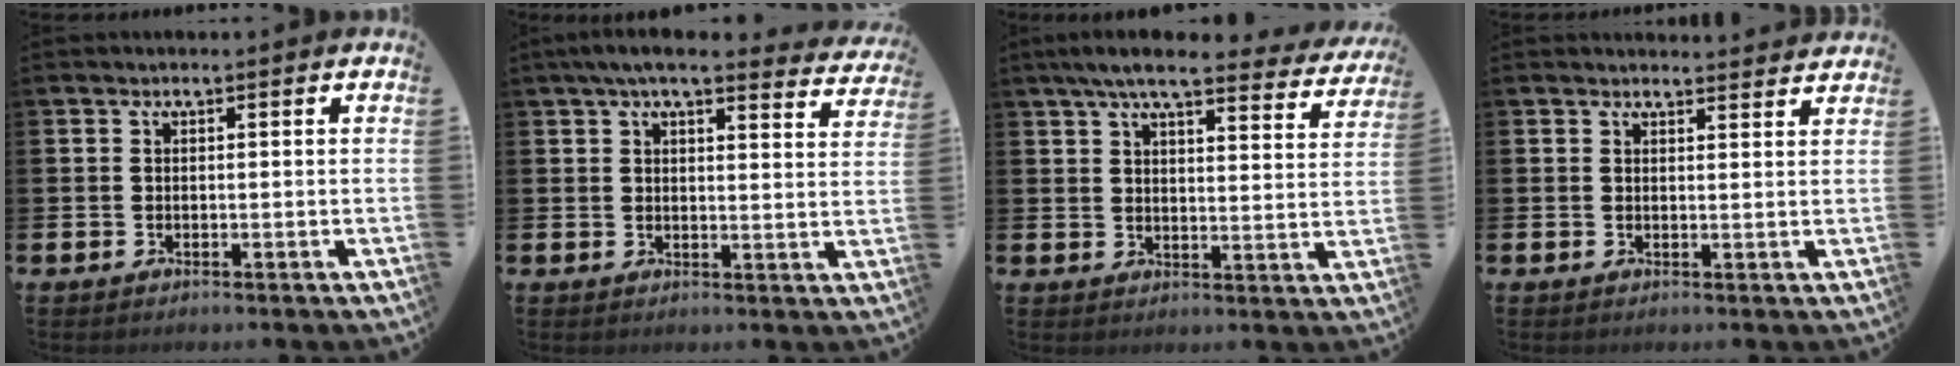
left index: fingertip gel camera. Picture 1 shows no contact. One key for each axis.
{"total": 5.4, "fx": 4.8, "fy": 0.8, "fz": 2.3, "tx": -0.046, "ty": -0.021, "tz": 0.082}
{"total": 6.5, "fx": 5.7, "fy": 1.0, "fz": 3.0, "tx": -0.065, "ty": -0.030, "tz": 0.095}
{"total": 2.1, "fx": 2.1, "fy": 0.1, "fz": -0.2, "tx": 0.013, "ty": -0.017, "tz": 0.036}